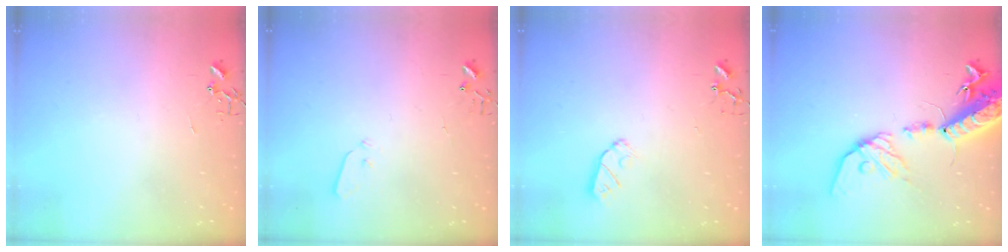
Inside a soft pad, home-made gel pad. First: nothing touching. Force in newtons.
{"total": 3.6, "press": 3.6, "slide": 0.5}
{"total": 5.5, "press": 5.4, "slide": 0.8}
{"total": 19.5, "press": 19.0, "slide": 4.4}